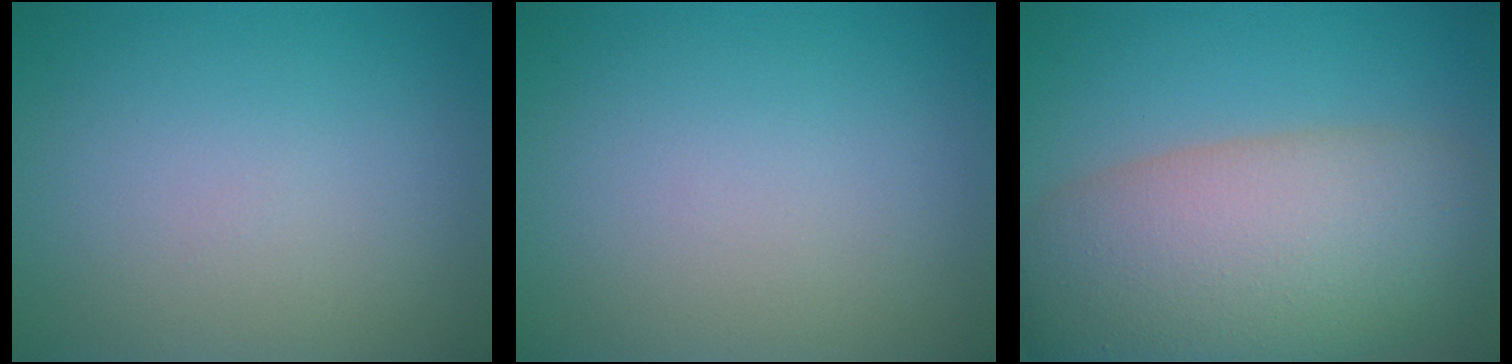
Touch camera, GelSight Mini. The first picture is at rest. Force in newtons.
{"total": 0.0}
{"total": 11.8, "press": 11.8, "slide": 0.7}